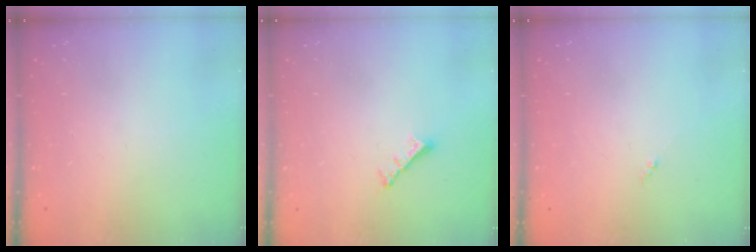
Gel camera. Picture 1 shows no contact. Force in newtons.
{"total": 3.2, "press": 3.2, "slide": 0.7}
{"total": 0.0}